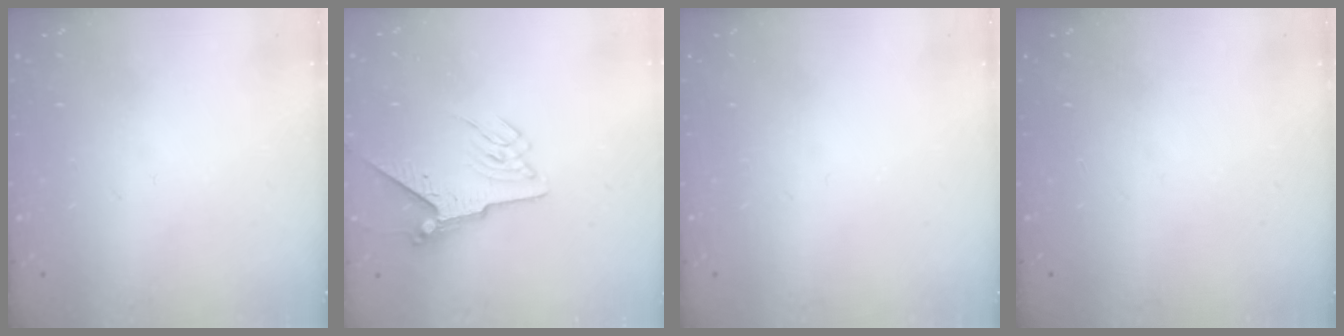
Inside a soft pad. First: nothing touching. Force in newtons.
{"total": 8.1, "press": 8.0, "slide": 1.3}
{"total": 0.0}
{"total": 0.0}